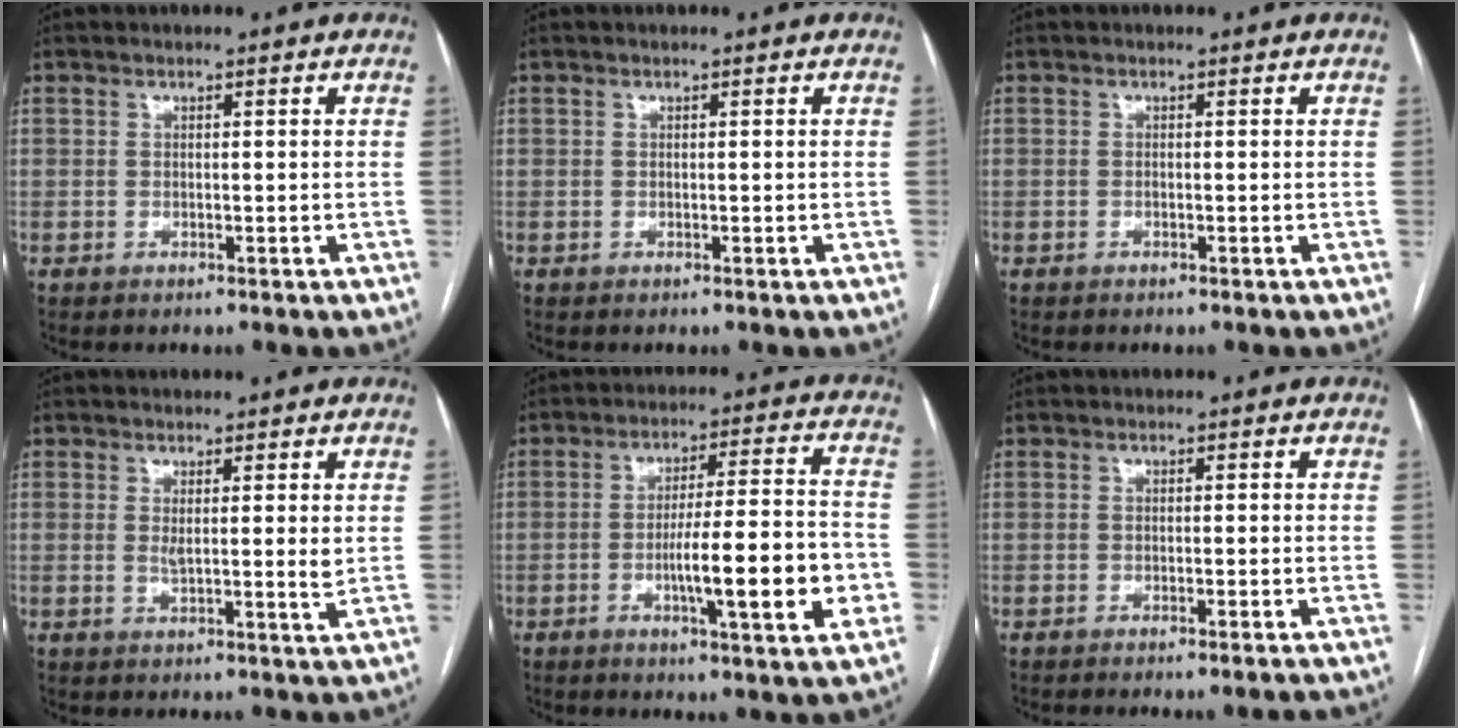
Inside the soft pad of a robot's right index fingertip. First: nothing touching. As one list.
[{"total": 0.0}, {"total": 0.0}, {"total": 3.3, "force": [0.9, 0.3, 3.2], "torque": [-0.049, -0.011, 0.015]}, {"total": 13.9, "force": [-3.8, 1.1, 13.3], "torque": [-0.205, 0.001, -0.057]}, {"total": 1.5, "force": [-1.1, -0.1, 1.0], "torque": [-0.017, -0.004, -0.014]}]